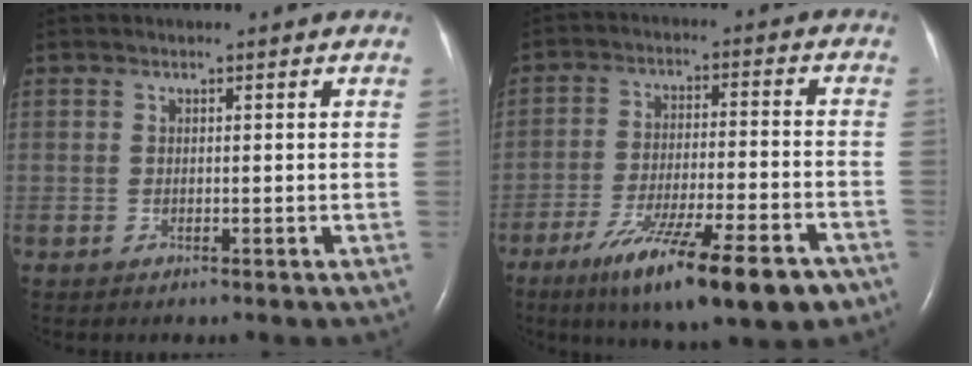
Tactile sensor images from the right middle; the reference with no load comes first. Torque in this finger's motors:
{"motor_torque": [1.15, -0.99, 0.37, 0.12]}